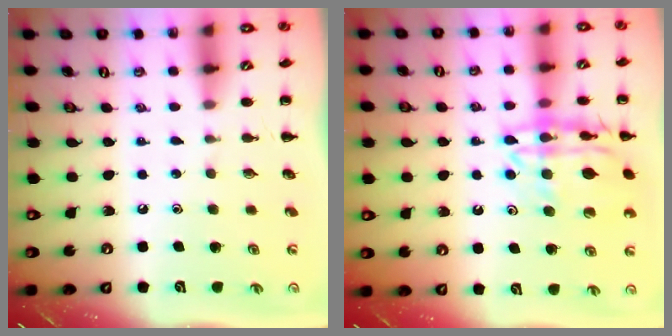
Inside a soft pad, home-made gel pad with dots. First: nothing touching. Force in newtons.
{"total": 17.7, "press": 17.6, "slide": 2.0}